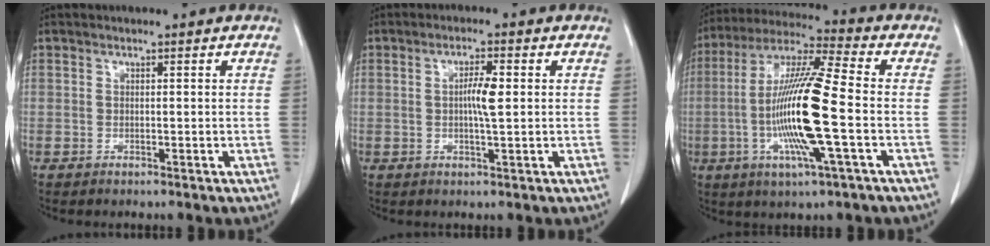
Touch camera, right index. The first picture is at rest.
{"total": 3.7, "force": [0.3, 0.3, 3.7], "torque": [-0.067, -0.001, 0.004]}
{"total": 16.4, "force": [-3.0, 0.3, 16.1], "torque": [-0.323, -0.008, -0.065]}